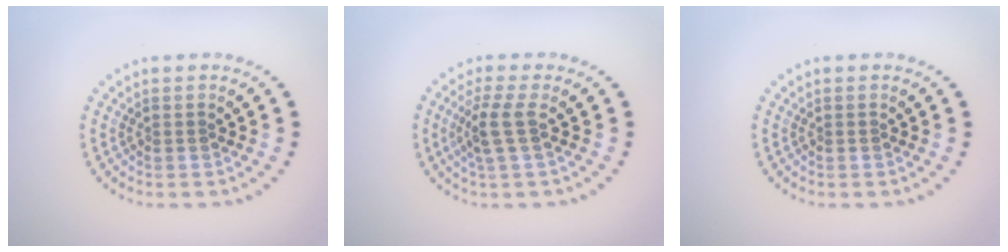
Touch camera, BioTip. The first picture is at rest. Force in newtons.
{"total": 2.6, "press": 2.1, "slide": 1.6}
{"total": 0.0}